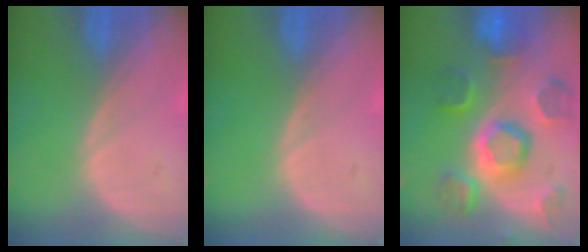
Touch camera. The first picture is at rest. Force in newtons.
{"total": 0.0}
{"total": 11.5, "press": 10.0, "slide": 5.6}